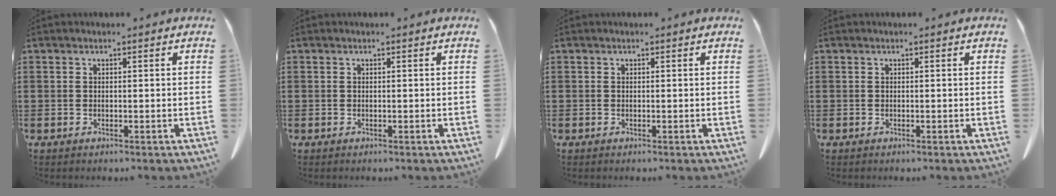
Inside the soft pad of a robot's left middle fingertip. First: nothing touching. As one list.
[{"total": 0.0}, {"total": 0.0}, {"total": 0.0}]